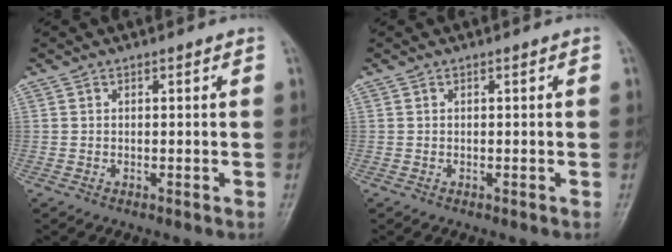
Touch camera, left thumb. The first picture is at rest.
{"total": 0.0}